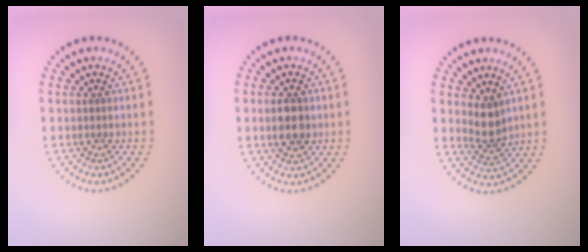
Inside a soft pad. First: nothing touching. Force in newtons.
{"total": 2.8, "press": 2.8, "slide": 0.3}
{"total": 2.4, "press": 2.0, "slide": 1.4}